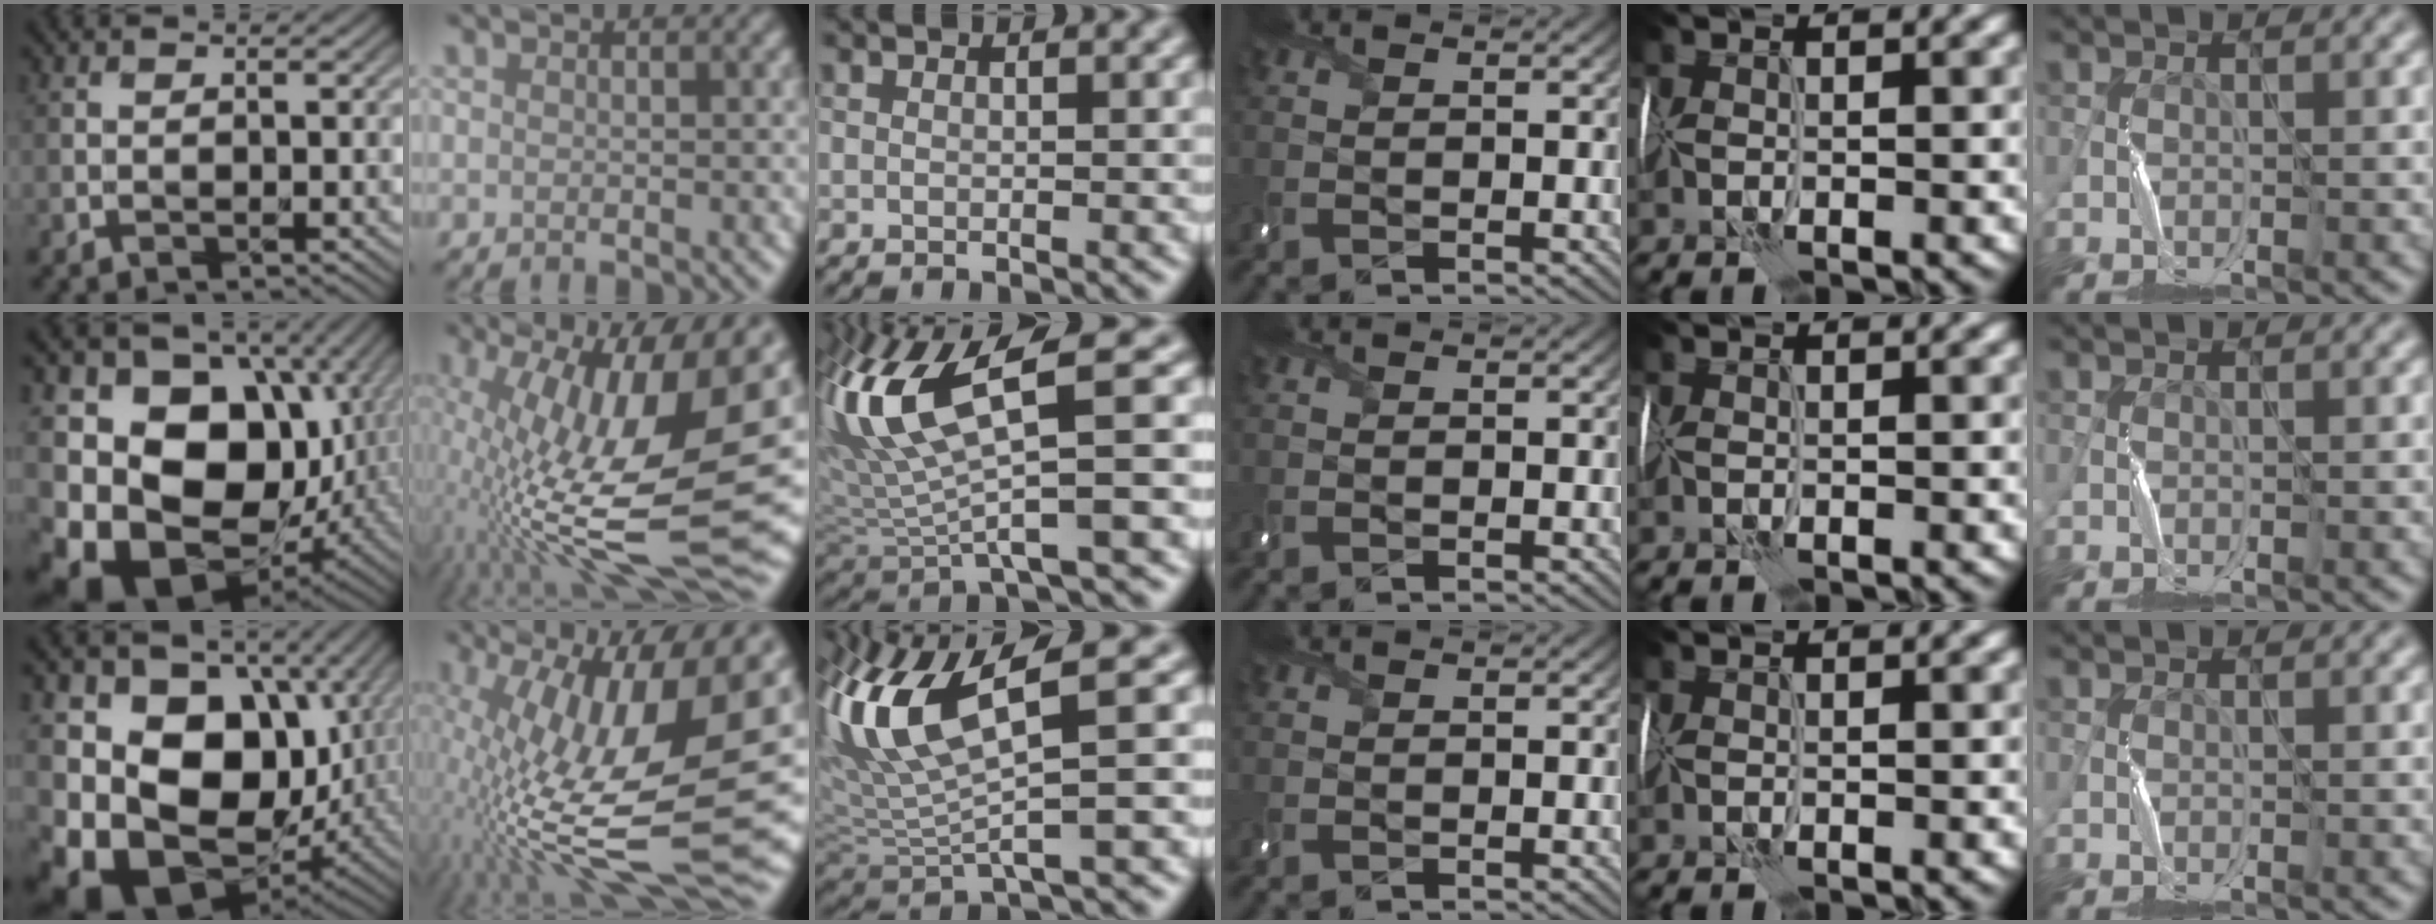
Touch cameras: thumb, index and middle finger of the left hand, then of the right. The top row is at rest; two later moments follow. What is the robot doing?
{"motion": "wrap", "object": "sponge"}